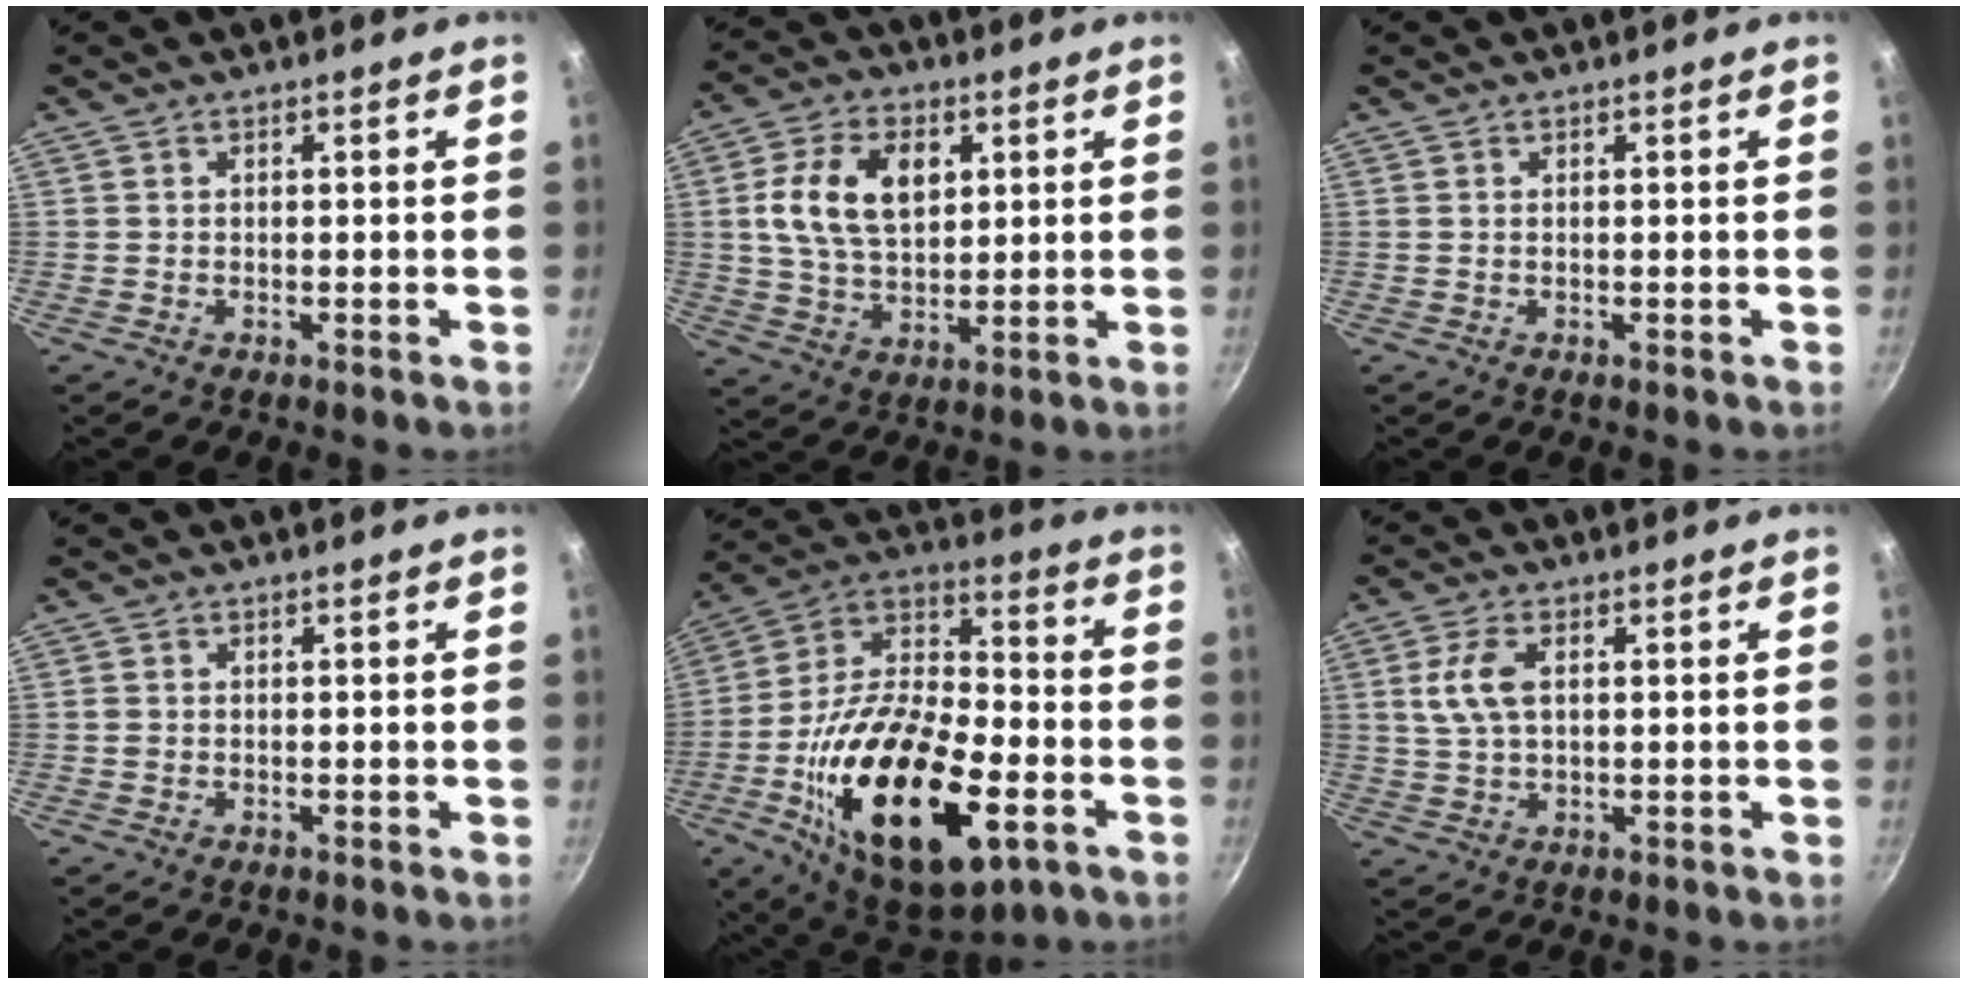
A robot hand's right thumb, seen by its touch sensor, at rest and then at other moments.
{"total": 13.1, "force": [3.1, 8.5, 9.4], "torque": [-0.154, -0.003, 0.053]}
{"total": 0.0}
{"total": 0.6, "force": [-0.2, 0.5, 0.2], "torque": [-0.003, 0.002, -0.004]}
{"total": 31.3, "force": [-10.0, 15.4, 25.4], "torque": [-0.431, 0.027, -0.170]}
{"total": 6.4, "force": [1.4, 3.5, 5.1], "torque": [-0.103, 0.006, 0.025]}